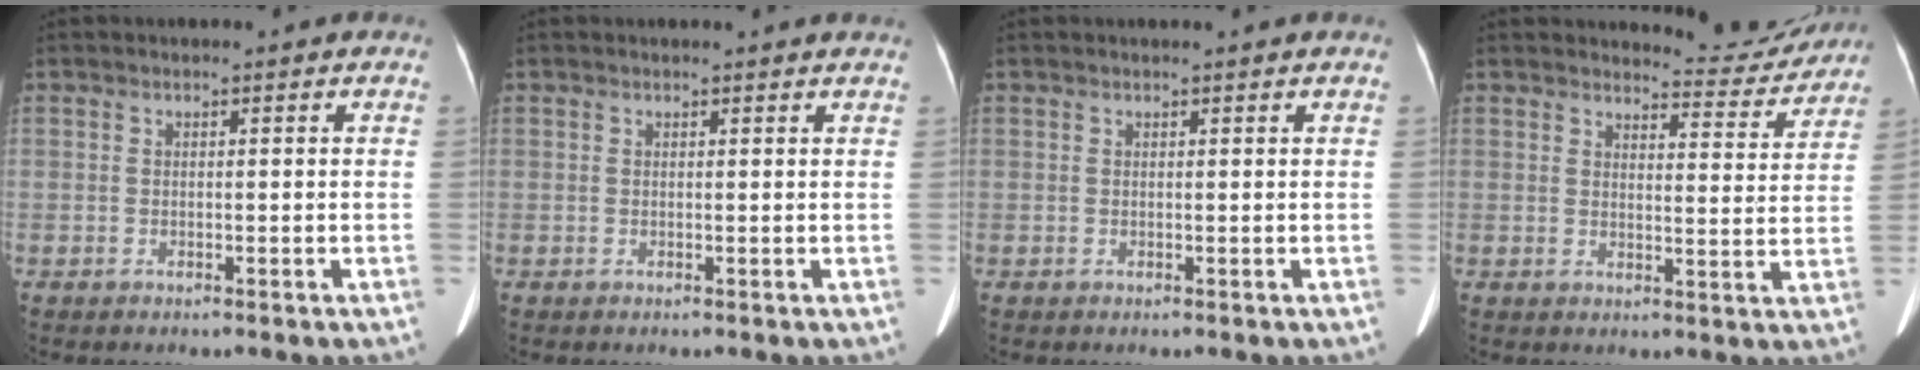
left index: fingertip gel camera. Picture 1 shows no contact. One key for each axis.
{"total": 3.3, "fx": 3.2, "fy": -0.2, "fz": 0.9, "tx": -0.010, "ty": -0.012, "tz": 0.021}
{"total": 1.9, "fx": 1.7, "fy": -0.3, "fz": 0.7, "tx": -0.008, "ty": -0.008, "tz": 0.016}
{"total": 7.4, "fx": 7.4, "fy": 1.0, "fz": -0.1, "tx": 0.011, "ty": -0.041, "tz": 0.079}